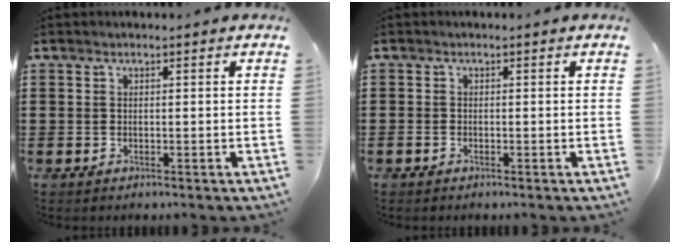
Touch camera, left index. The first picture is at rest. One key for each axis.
{"total": 0.7, "fx": -0.6, "fy": 0.3, "fz": 0.1, "tx": -0.004, "ty": -0.001, "tz": -0.013}